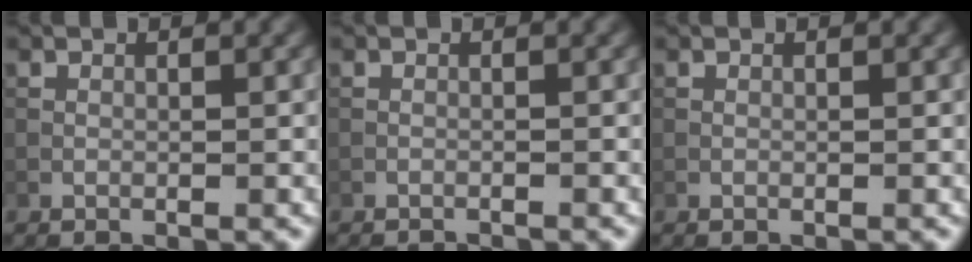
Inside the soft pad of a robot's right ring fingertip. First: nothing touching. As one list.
[{"total": 2.0, "force": [-2.0, 0.3, 0.4], "torque": [-0.011, -0.001, -0.030]}, {"total": 0.0}]